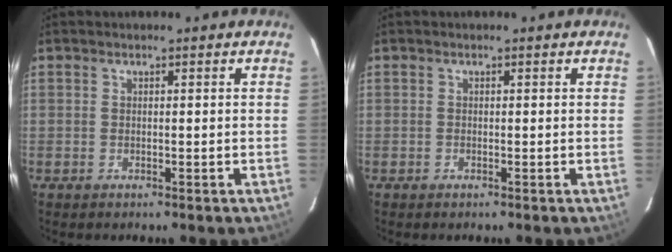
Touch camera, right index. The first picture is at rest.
{"total": 0.0}